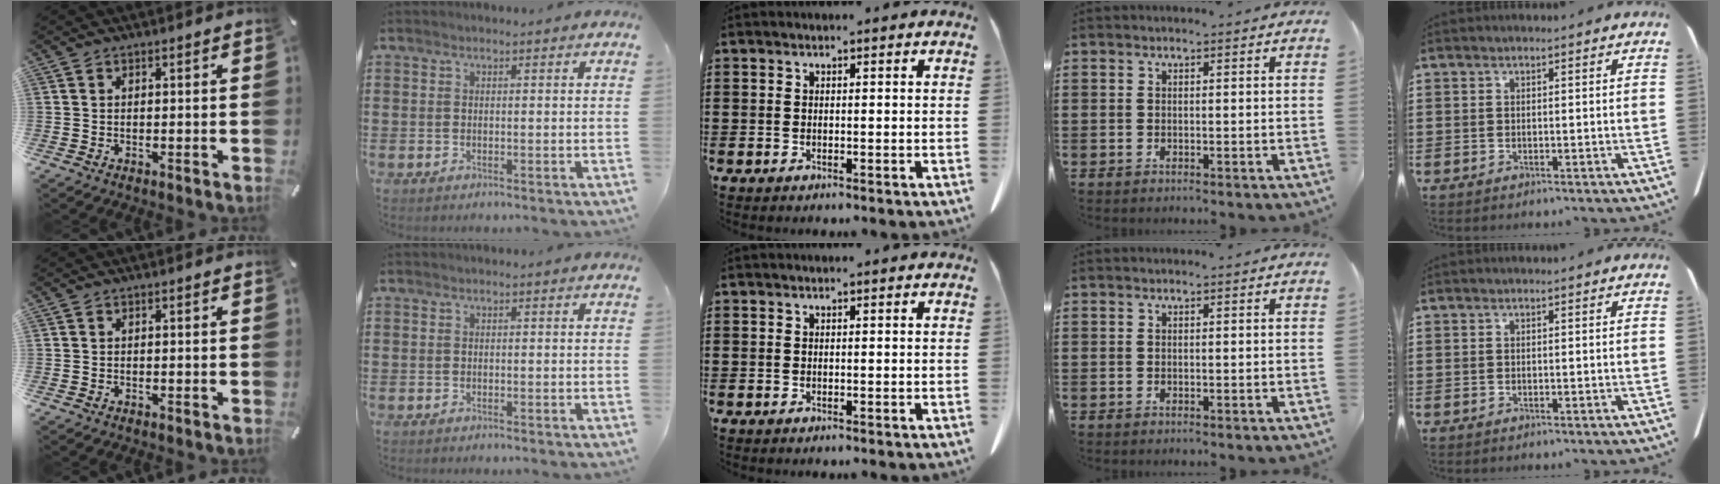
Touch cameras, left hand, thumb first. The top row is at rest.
{}